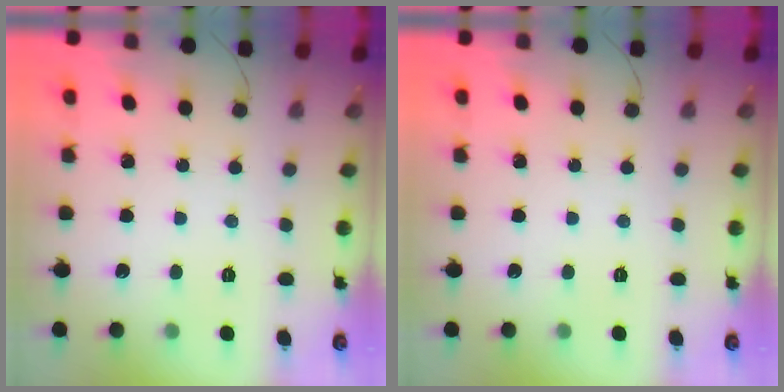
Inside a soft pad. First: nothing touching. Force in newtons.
{"total": 0.0}